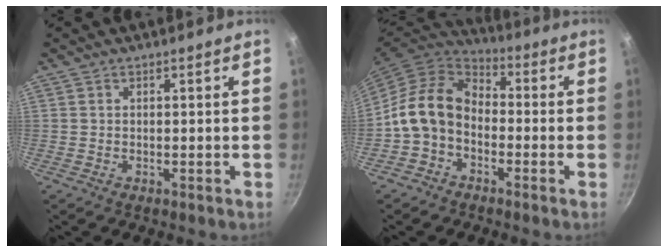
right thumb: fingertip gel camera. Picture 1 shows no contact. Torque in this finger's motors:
{"motor_torque": [0.03, 0.68, 0.84, -1.00, 0.18]}